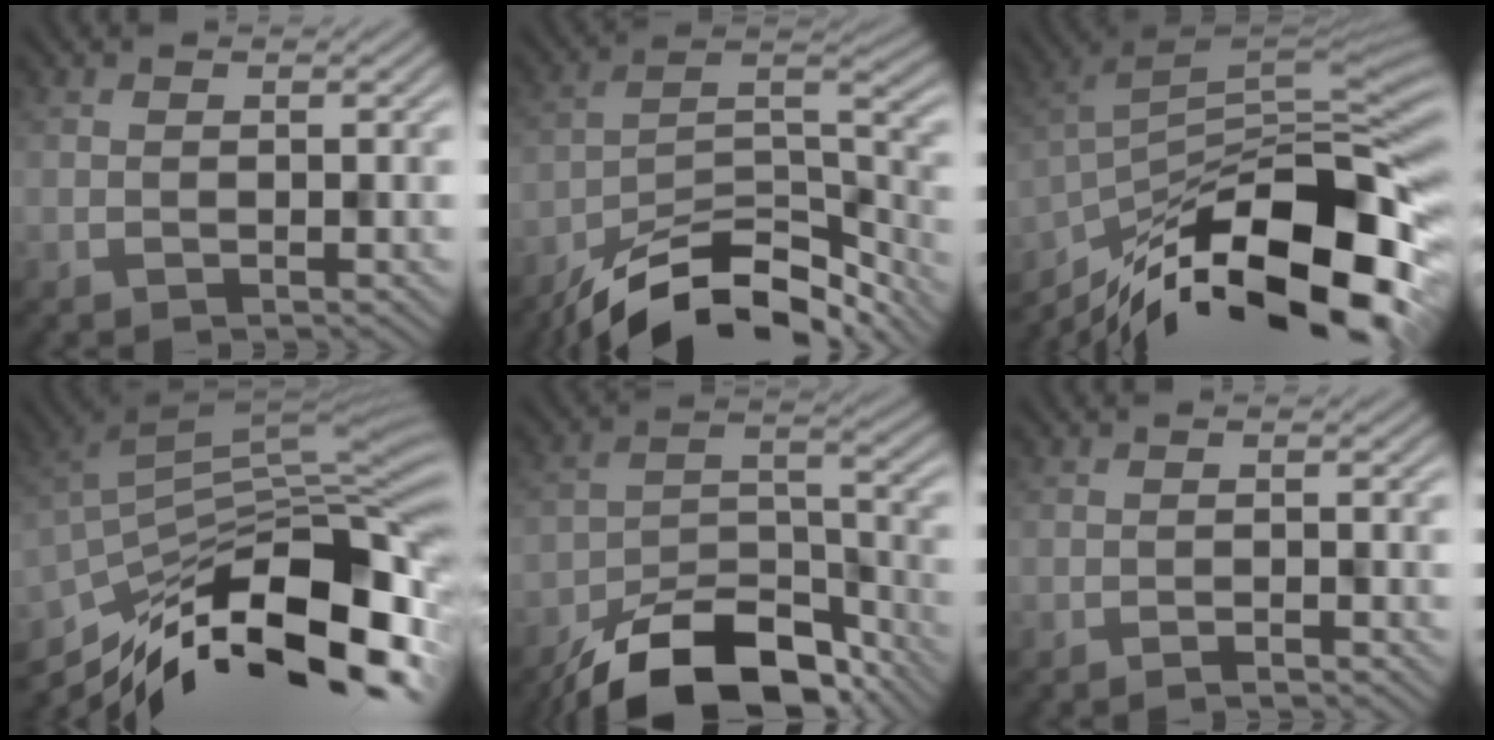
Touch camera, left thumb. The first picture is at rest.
{"total": 14.6, "force": [-11.2, 4.7, 8.0], "torque": [-0.152, -0.003, -0.192]}
{"total": 17.0, "force": [-10.2, 6.3, 12.0], "torque": [-0.241, -0.009, -0.175]}
{"total": 16.5, "force": [-9.4, 6.0, 12.1], "torque": [-0.237, -0.008, -0.164]}
{"total": 15.1, "force": [-11.4, 6.5, 7.6], "torque": [-0.147, -0.019, -0.184]}
{"total": 1.2, "force": [-1.0, 0.1, 0.6], "torque": [-0.010, 0.003, -0.019]}